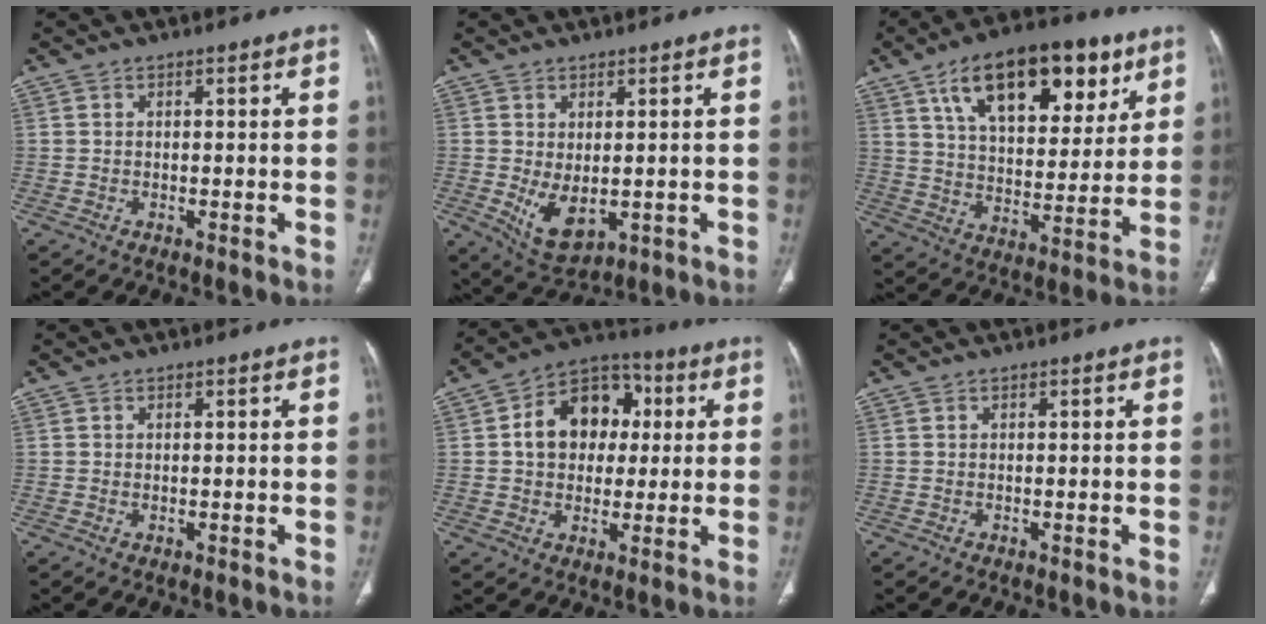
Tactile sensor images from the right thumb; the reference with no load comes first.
{"total": 6.8, "force": [-0.7, 3.8, 5.6], "torque": [-0.089, -0.010, 0.012]}
{"total": 23.0, "force": [11.8, 11.4, 16.2], "torque": [-0.214, -0.023, 0.195]}
{"total": 0.0}
{"total": 13.8, "force": [2.0, 10.5, 8.8], "torque": [-0.103, 0.020, 0.024]}
{"total": 0.0}